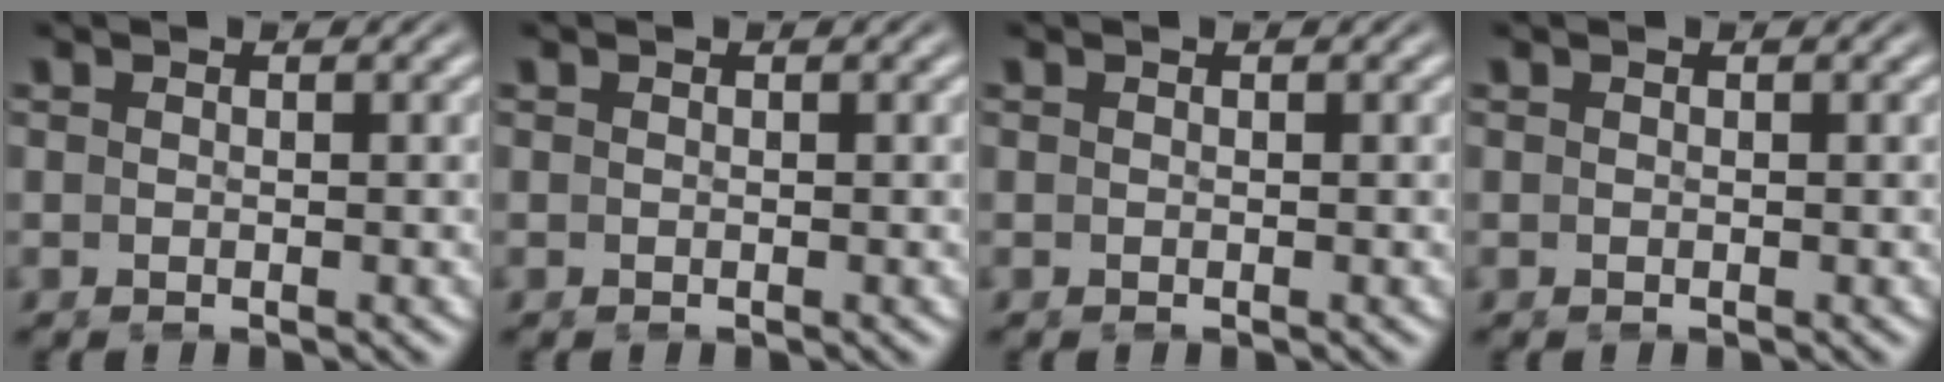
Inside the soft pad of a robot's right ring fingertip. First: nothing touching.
{"total": 0.0}
{"total": 0.0}
{"total": 0.0}